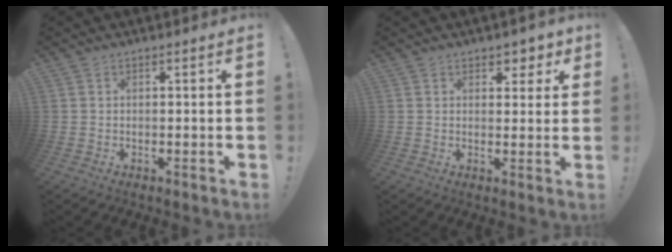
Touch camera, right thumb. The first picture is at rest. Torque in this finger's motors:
{"motor_torque": [-0.01, 0.01, -0.07, 0.21, 0.00]}